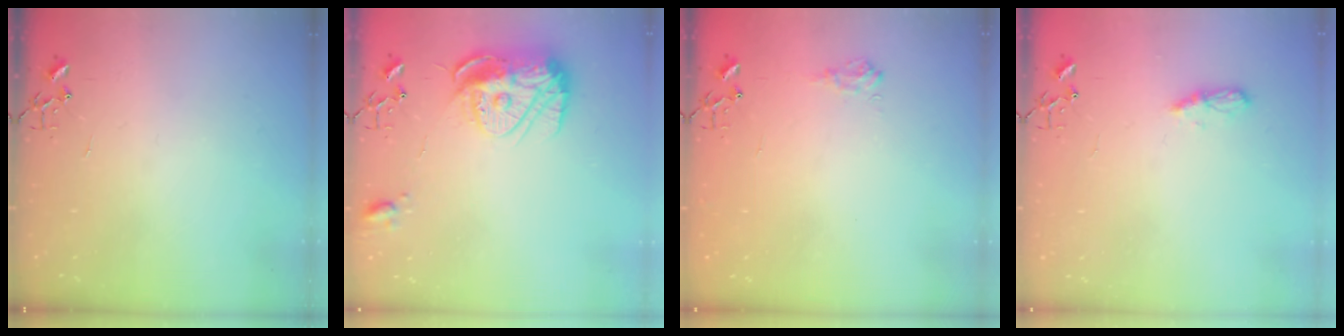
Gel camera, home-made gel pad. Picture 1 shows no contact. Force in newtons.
{"total": 14.9, "press": 14.9, "slide": 1.4}
{"total": 6.8, "press": 6.8, "slide": 0.8}
{"total": 5.1, "press": 5.1, "slide": 0.5}